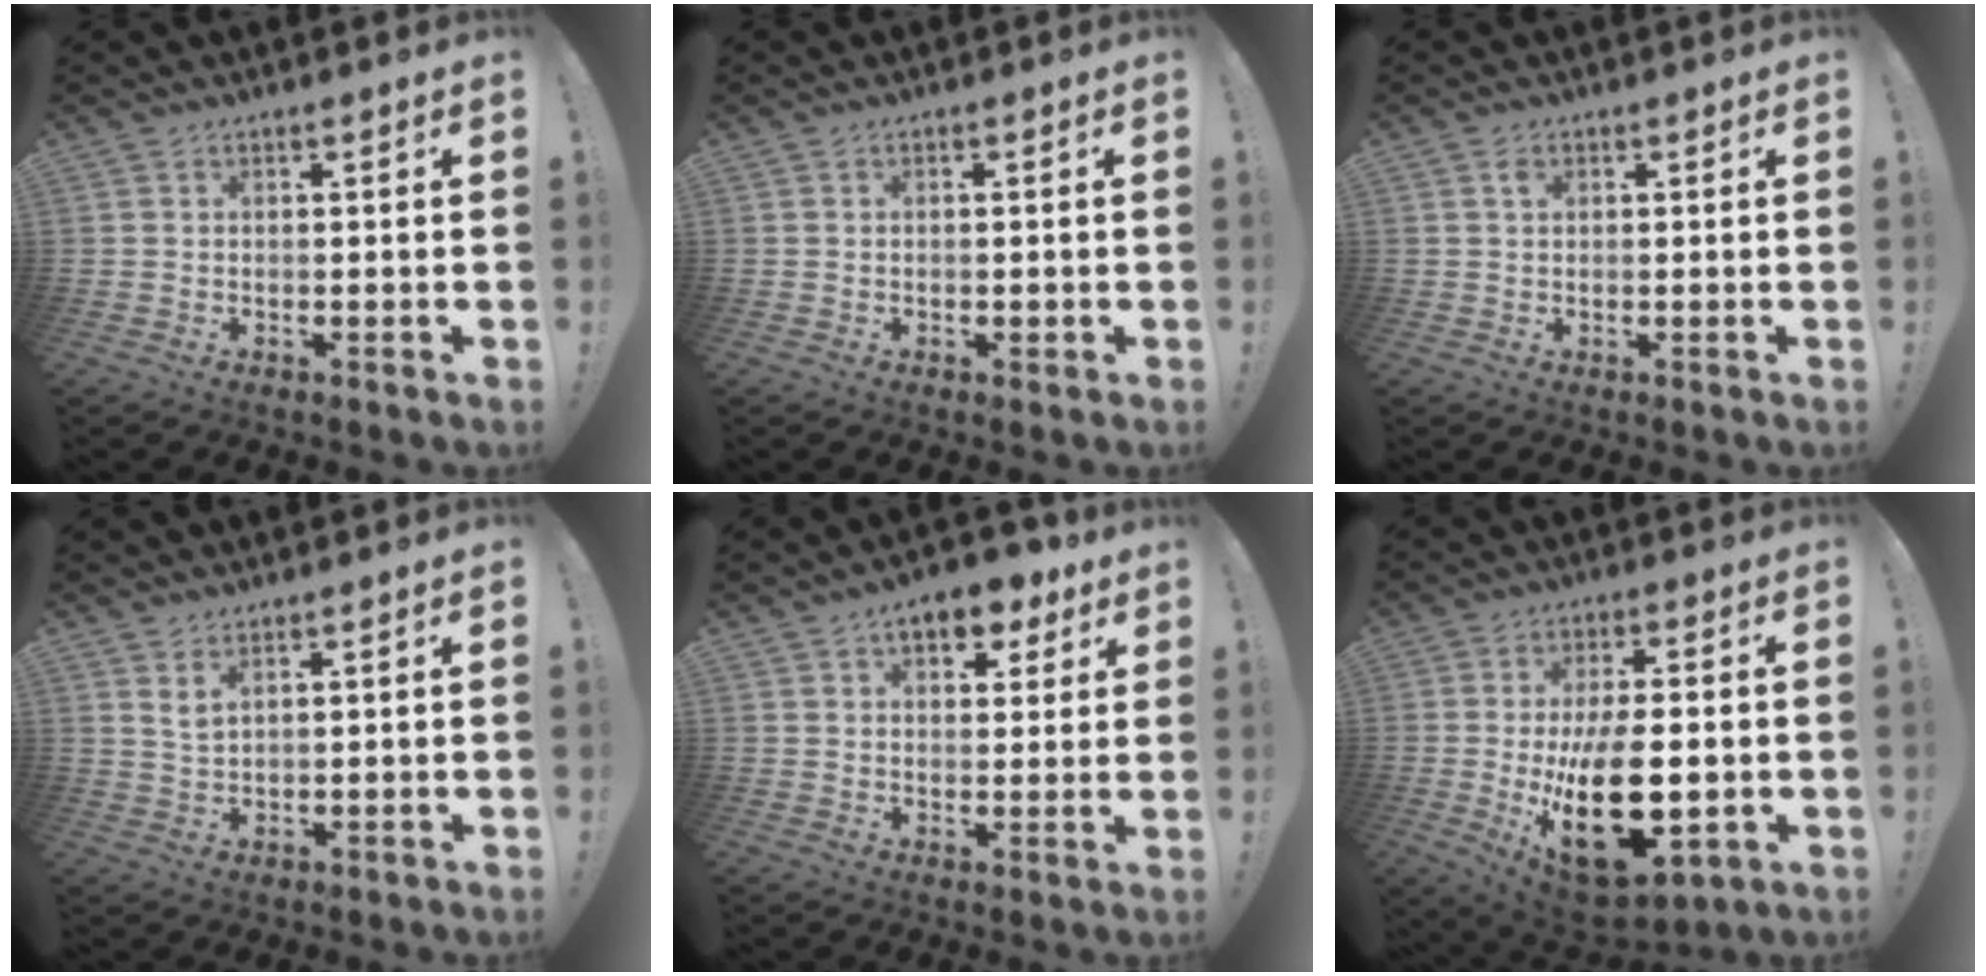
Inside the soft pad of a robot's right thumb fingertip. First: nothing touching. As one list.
[{"total": 0.9, "force": [-0.3, 0.7, 0.6], "torque": [-0.004, 0.000, -0.006]}, {"total": 1.4, "force": [0.6, 0.9, 0.8], "torque": [-0.017, 0.003, 0.012]}, {"total": 3.4, "force": [2.4, 1.0, 2.2], "torque": [-0.042, -0.014, 0.042]}, {"total": 8.9, "force": [5.1, 5.1, 5.2], "torque": [-0.065, -0.020, 0.089]}, {"total": 22.3, "force": [-2.3, 11.2, 19.1], "torque": [-0.311, -0.017, -0.025]}]